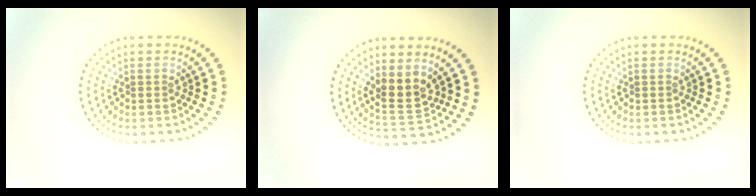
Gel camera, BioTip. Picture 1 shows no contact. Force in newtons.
{"total": 3.0, "press": 2.7, "slide": 1.2}
{"total": 0.0}